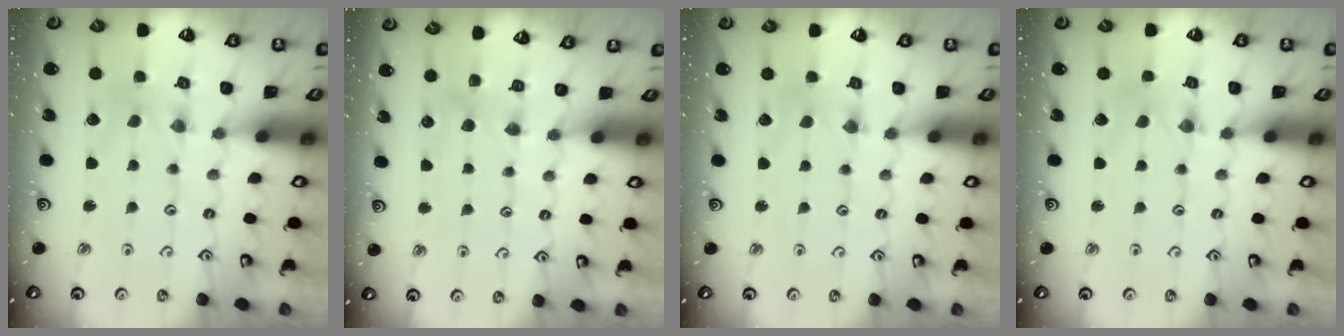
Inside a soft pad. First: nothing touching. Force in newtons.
{"total": 5.9, "press": 5.9, "slide": 0.7}
{"total": 1.2, "press": 1.1, "slide": 0.3}
{"total": 1.1, "press": 1.1, "slide": 0.1}